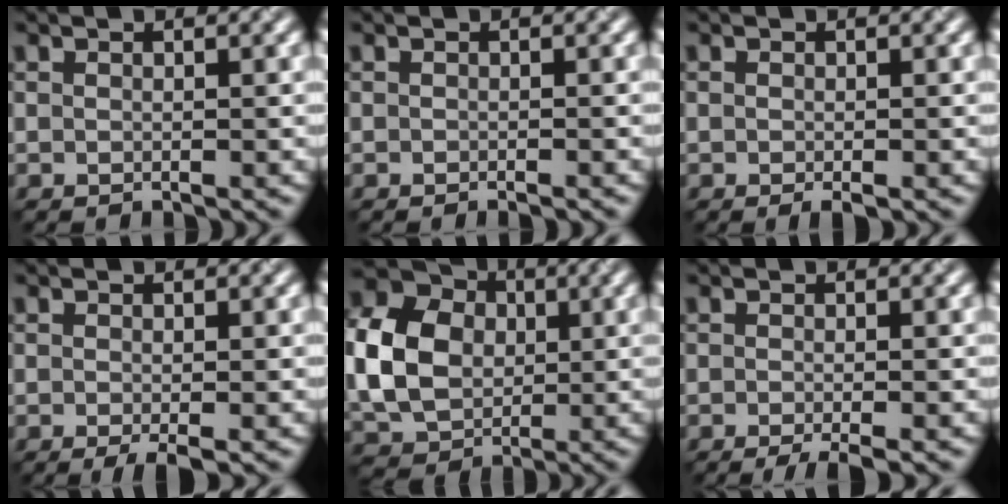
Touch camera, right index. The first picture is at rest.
{"total": 1.1, "force": [-0.8, 0.3, 0.7], "torque": [-0.001, 0.001, -0.010]}
{"total": 1.0, "force": [-0.7, 0.1, 0.7], "torque": [-0.008, 0.004, -0.003]}
{"total": 2.0, "force": [-1.1, 0.1, 1.6], "torque": [-0.024, -0.001, -0.009]}
{"total": 9.5, "force": [-0.3, 7.5, 5.8], "torque": [-0.146, 0.016, 0.000]}
{"total": 2.8, "force": [-1.6, 0.4, 2.3], "torque": [-0.032, 0.001, -0.023]}